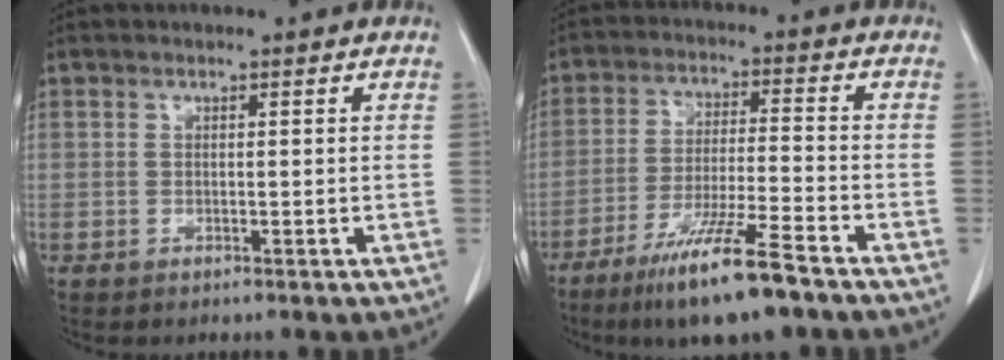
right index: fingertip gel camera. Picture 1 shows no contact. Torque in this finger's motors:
{"motor_torque": [1.26, -0.88, 0.36, 0.17]}